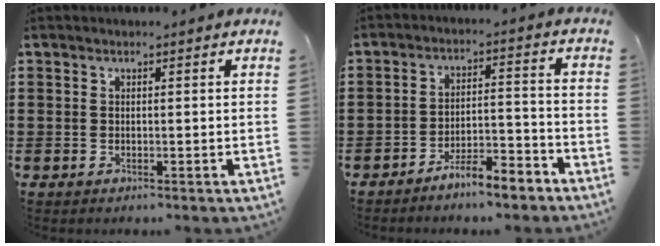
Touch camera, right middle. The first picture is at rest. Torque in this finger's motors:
{"motor_torque": [2.14, 0.00, 0.40, 0.14]}